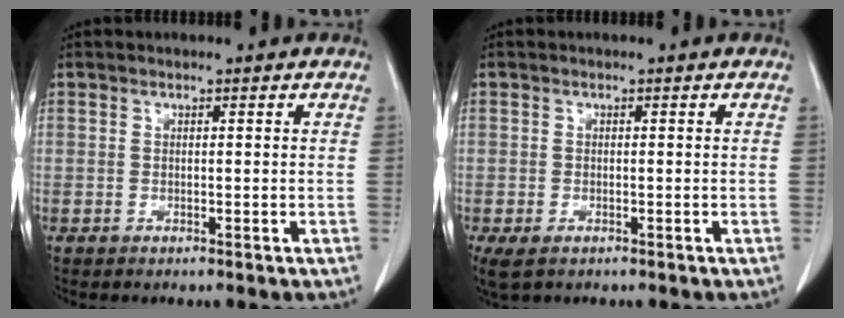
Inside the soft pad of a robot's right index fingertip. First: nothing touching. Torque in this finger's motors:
{"motor_torque": [0.31, -0.29, 0.09, 0.00]}